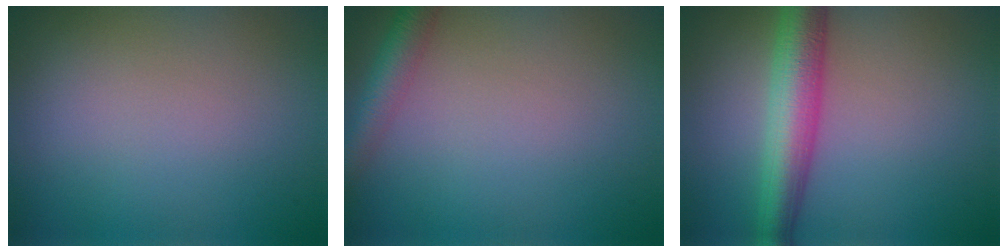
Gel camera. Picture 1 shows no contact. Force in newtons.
{"total": 3.0, "press": 3.0, "slide": 0.1}
{"total": 5.9, "press": 5.9, "slide": 0.2}